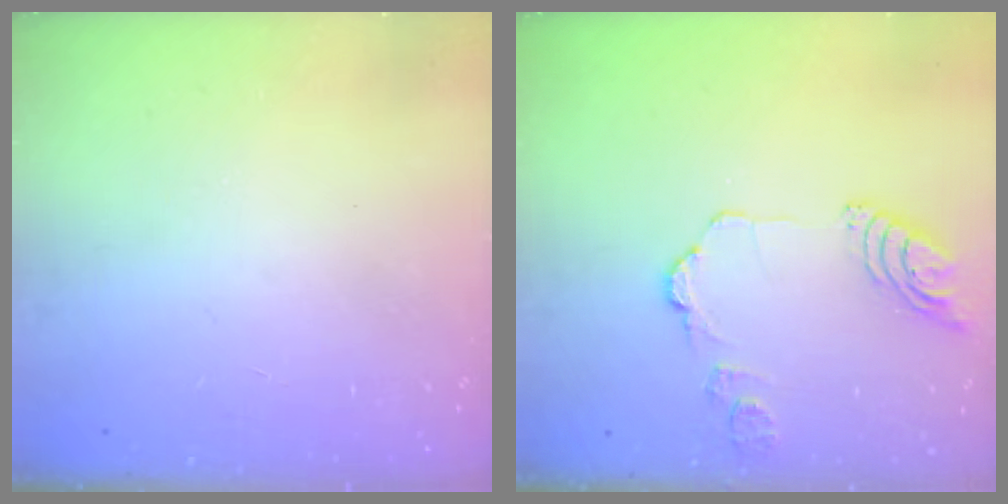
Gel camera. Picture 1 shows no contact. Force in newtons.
{"total": 11.5, "press": 11.4, "slide": 1.6}